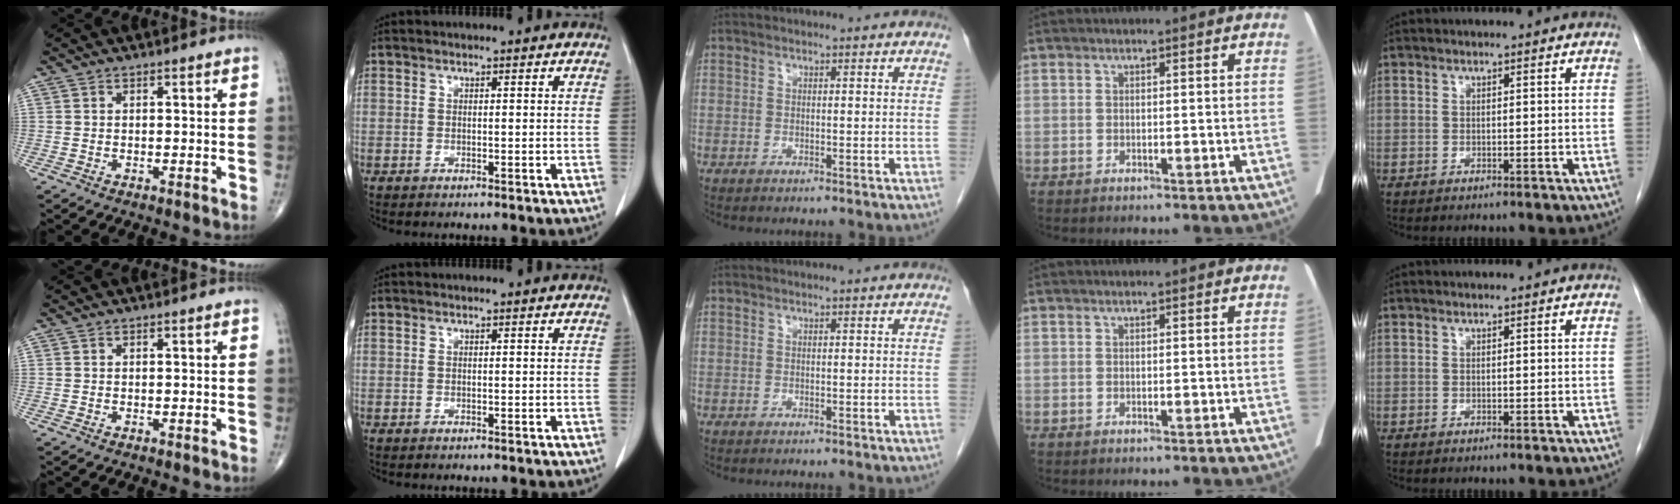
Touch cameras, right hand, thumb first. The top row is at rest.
{}